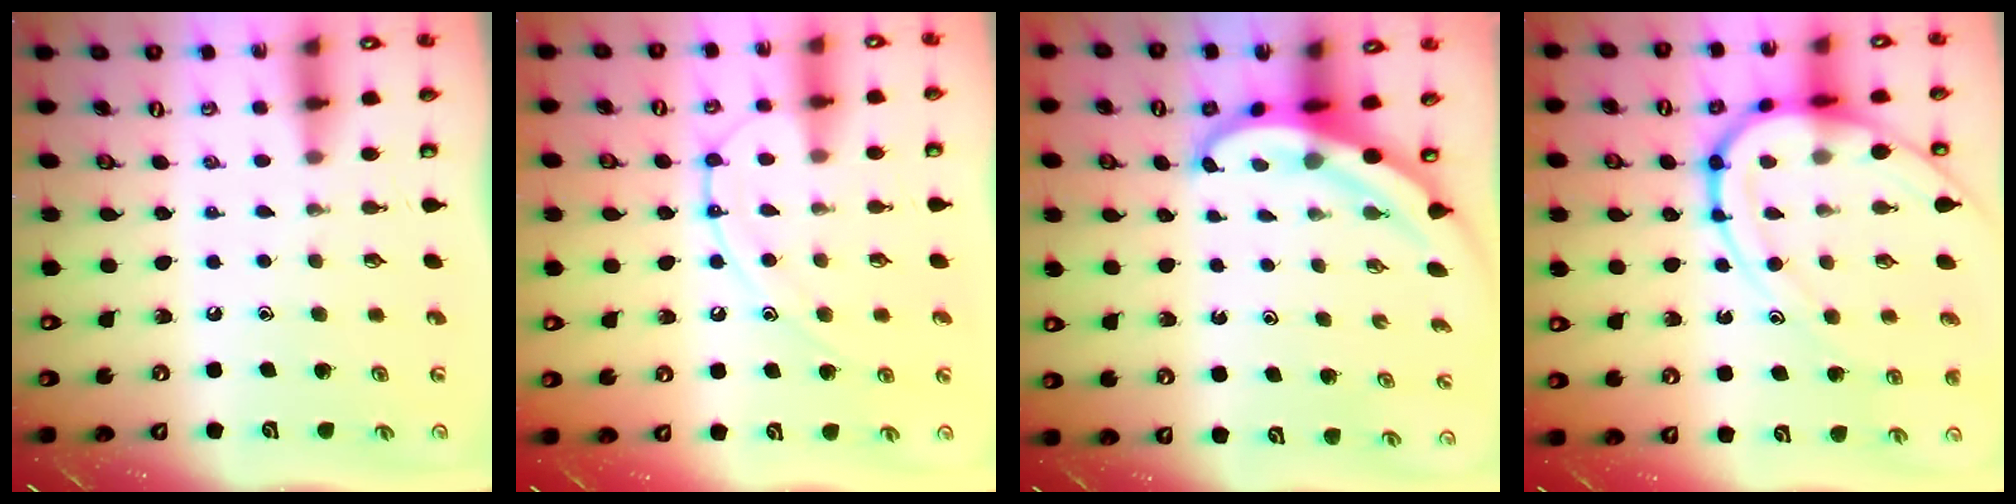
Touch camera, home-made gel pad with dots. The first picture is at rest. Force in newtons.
{"total": 11.1, "press": 11.0, "slide": 1.1}
{"total": 4.5, "press": 4.5, "slide": 0.7}
{"total": 13.9, "press": 13.8, "slide": 1.4}